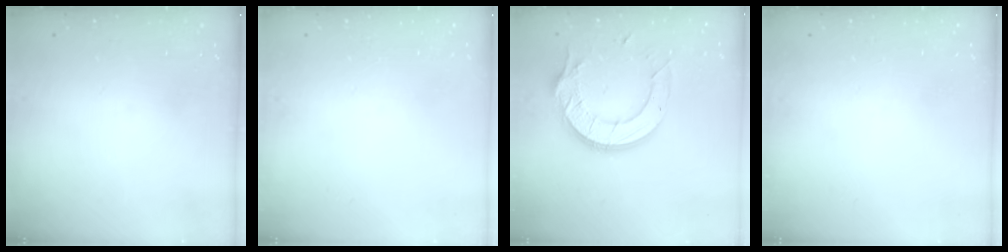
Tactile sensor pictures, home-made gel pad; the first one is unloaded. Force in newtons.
{"total": 0.0}
{"total": 15.2, "press": 15.2, "slide": 1.3}
{"total": 0.0}